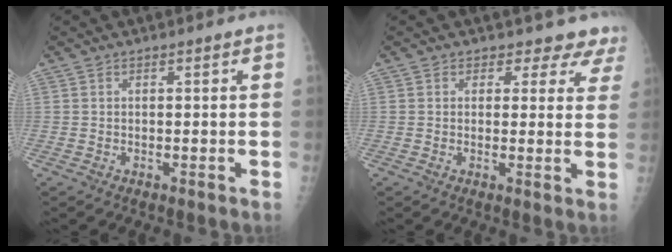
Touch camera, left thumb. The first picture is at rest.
{"total": 6.3, "force": [5.3, 3.4, 0.0], "torque": [0.048, -0.023, 0.037]}